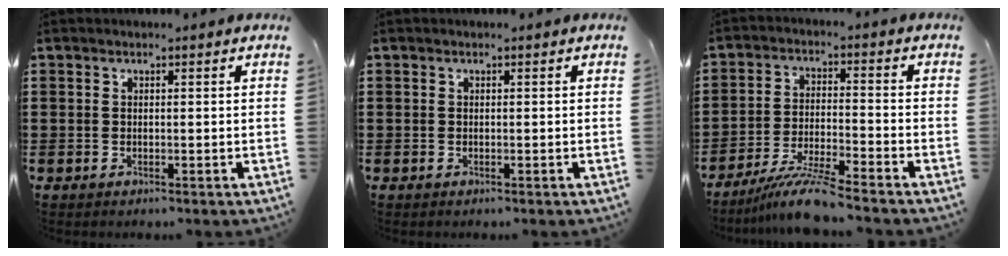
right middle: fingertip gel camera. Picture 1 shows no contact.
{"total": 0.0}
{"total": 7.0, "force": [-6.0, -0.3, 3.4], "torque": [-0.071, -0.016, -0.114]}